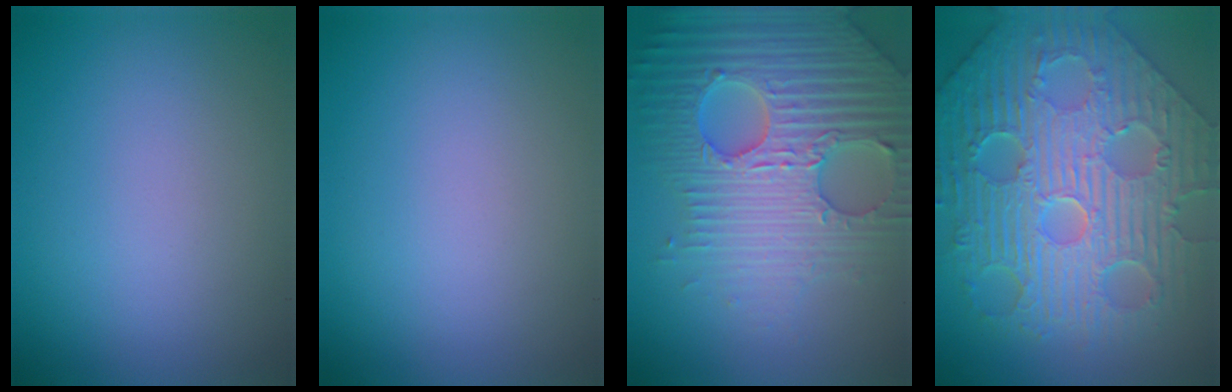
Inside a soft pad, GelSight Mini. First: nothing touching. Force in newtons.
{"total": 0.0}
{"total": 7.3, "press": 7.1, "slide": 1.7}
{"total": 12.2, "press": 8.0, "slide": 9.1}